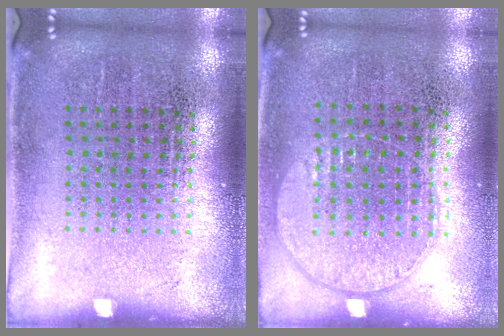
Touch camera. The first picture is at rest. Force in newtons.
{"total": 1.0, "press": 0.9, "slide": 0.4}